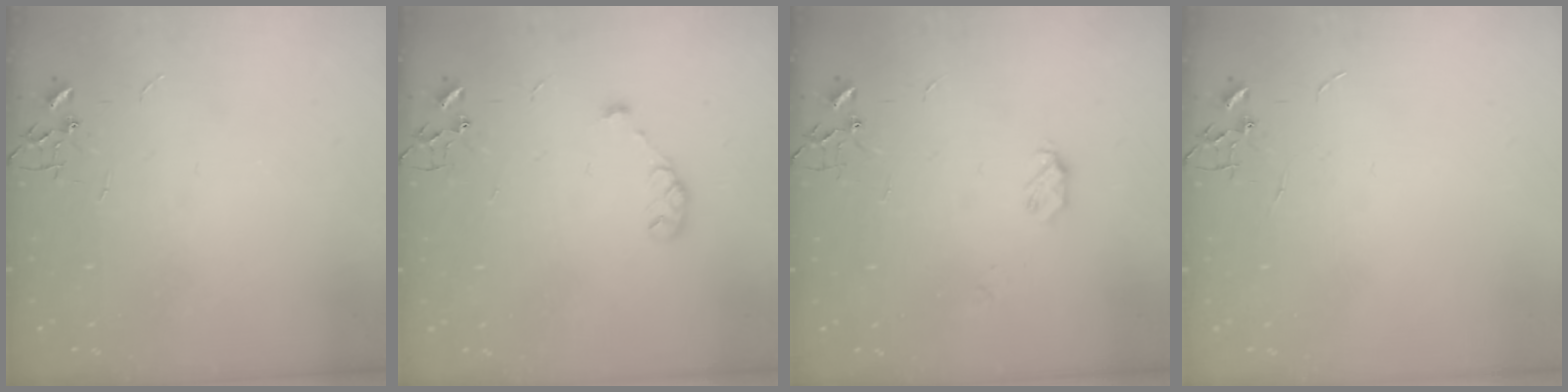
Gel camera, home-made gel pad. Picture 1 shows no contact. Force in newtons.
{"total": 6.3, "press": 6.1, "slide": 1.4}
{"total": 4.8, "press": 4.8, "slide": 0.4}
{"total": 0.0}